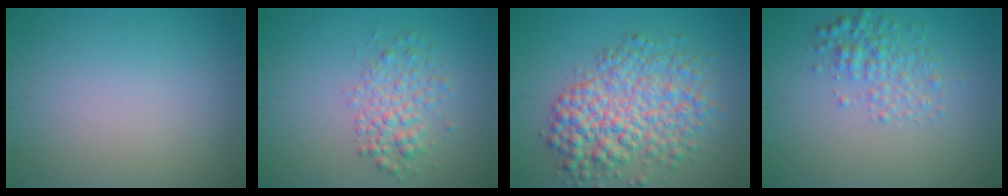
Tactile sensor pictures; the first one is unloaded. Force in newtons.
{"total": 2.8, "press": 2.8, "slide": 0.1}
{"total": 7.6, "press": 7.6, "slide": 0.2}
{"total": 2.8, "press": 2.8, "slide": 0.1}